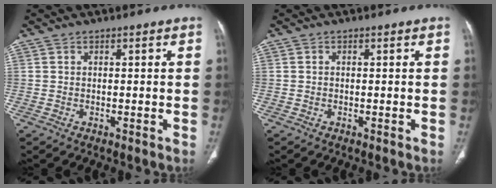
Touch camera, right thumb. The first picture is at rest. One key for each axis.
{"total": 0.0}